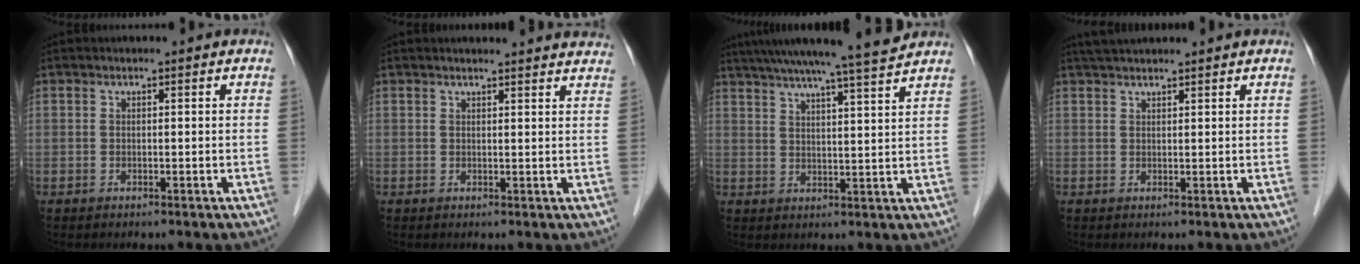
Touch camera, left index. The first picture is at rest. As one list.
[{"total": 10.6, "force": [10.3, 0.8, 2.6], "torque": [-0.012, -0.009, 0.094]}, {"total": 13.5, "force": [12.1, -1.5, 5.8], "torque": [-0.103, -0.010, 0.171]}, {"total": 3.8, "force": [3.4, 0.2, 1.6], "torque": [-0.025, 0.031, 0.062]}]